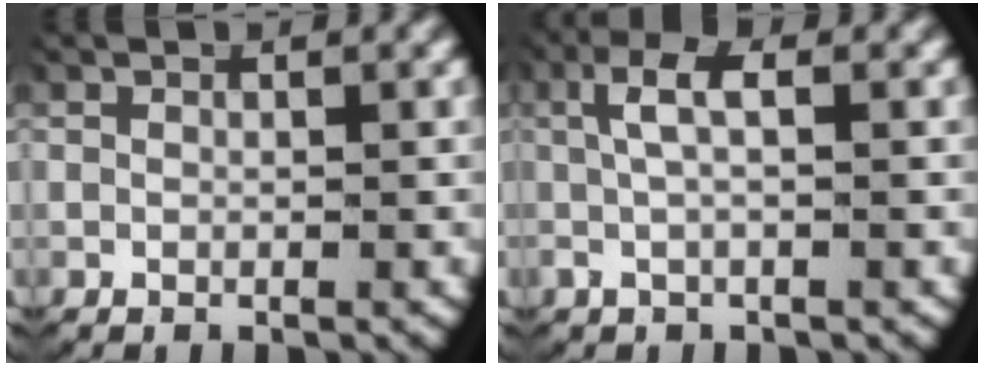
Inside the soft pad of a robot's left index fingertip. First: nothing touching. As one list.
[{"total": 3.6, "force": [0.6, 1.5, 3.3], "torque": [-0.077, 0.010, 0.007]}]